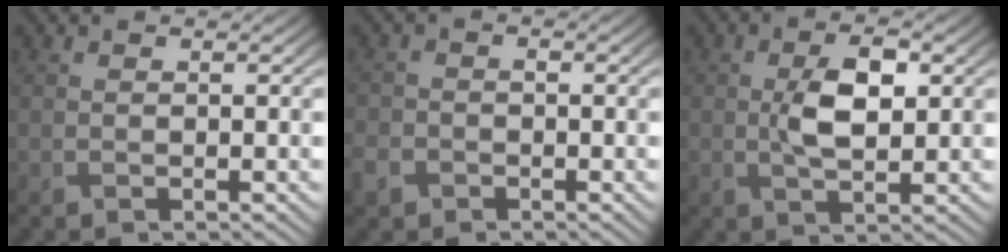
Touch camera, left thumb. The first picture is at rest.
{"total": 2.8, "force": [-1.7, 2.0, 0.9], "torque": [-0.029, -0.006, -0.041]}
{"total": 5.4, "force": [0.5, 2.6, 4.6], "torque": [-0.097, 0.000, 0.014]}